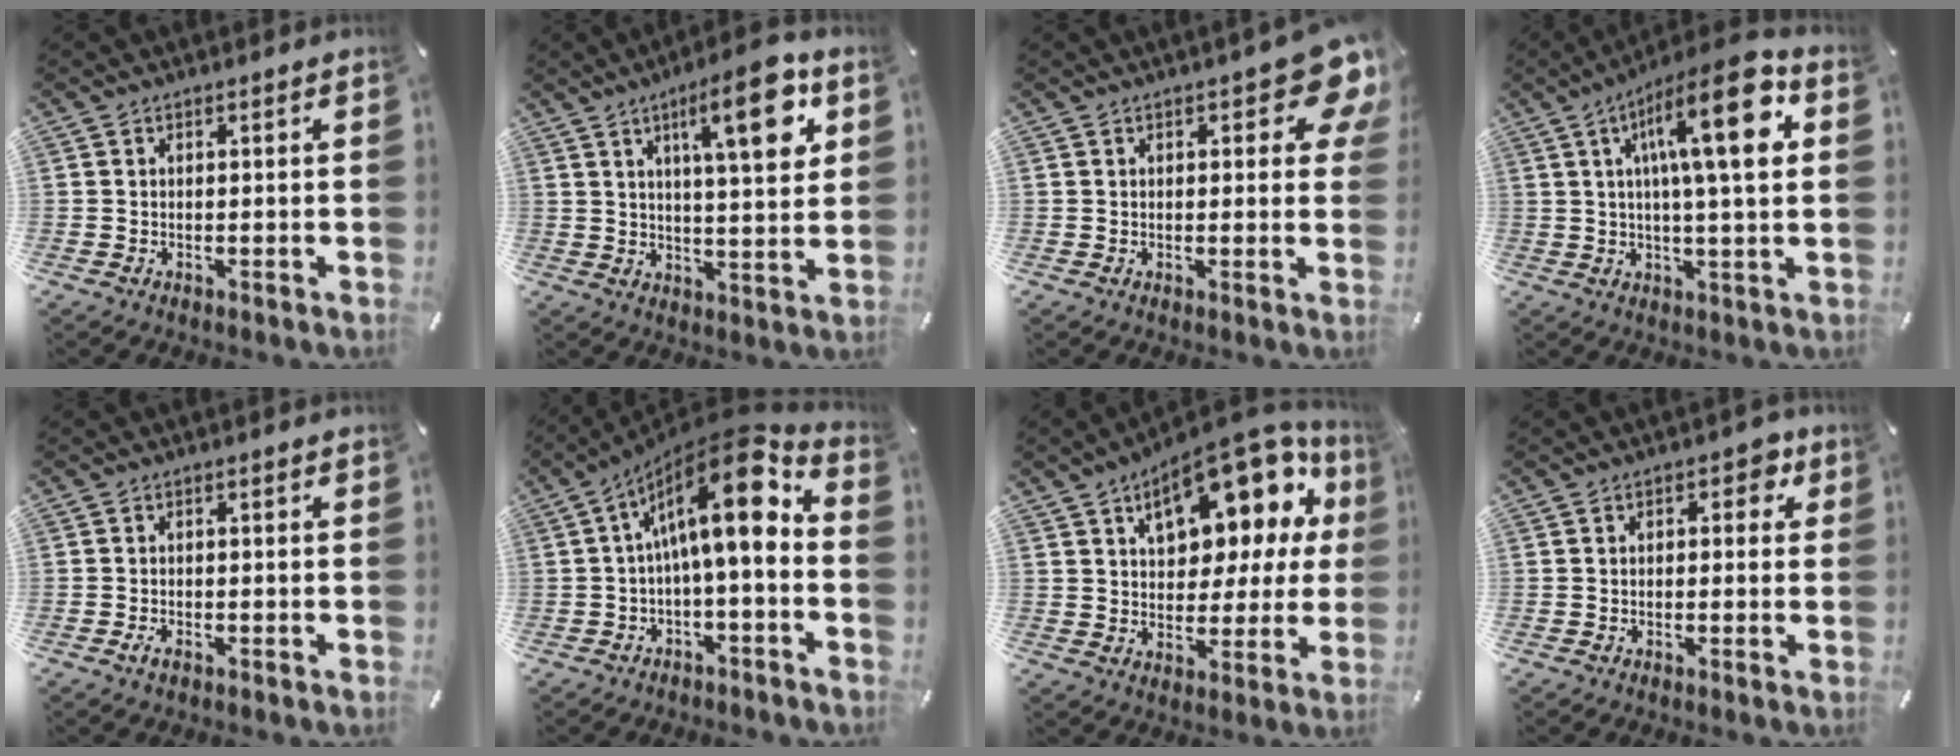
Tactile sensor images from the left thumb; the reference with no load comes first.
{"total": 15.0, "force": [6.5, 4.3, 12.8], "torque": [-0.179, -0.022, 0.095]}
{"total": 8.9, "force": [4.1, 3.7, 7.0], "torque": [-0.083, -0.021, 0.065]}
{"total": 18.1, "force": [5.1, 4.0, 16.9], "torque": [-0.267, -0.011, 0.069]}
{"total": 1.5, "force": [-0.9, 0.7, 1.0], "torque": [-0.026, 0.000, -0.019]}
{"total": 16.8, "force": [3.6, 5.3, 15.6], "torque": [-0.249, -0.021, 0.052]}
{"total": 18.6, "force": [9.8, 9.5, 12.5], "torque": [-0.179, -0.062, 0.166]}
{"total": 3.4, "force": [0.6, 2.3, 2.5], "torque": [-0.029, 0.002, 0.002]}